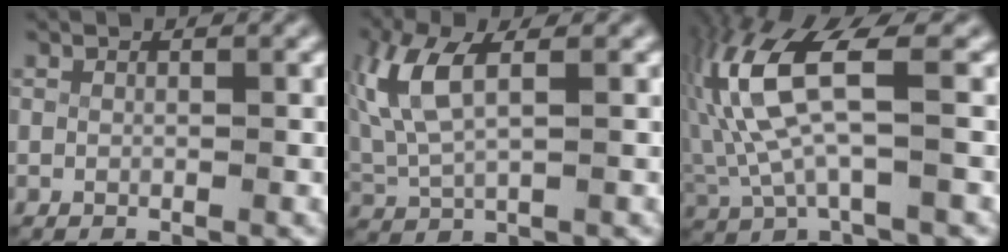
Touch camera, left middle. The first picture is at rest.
{"total": 4.6, "force": [1.5, 2.3, 3.7], "torque": [-0.102, -0.005, 0.036]}
{"total": 8.2, "force": [1.2, 3.8, 7.1], "torque": [-0.174, -0.008, 0.030]}